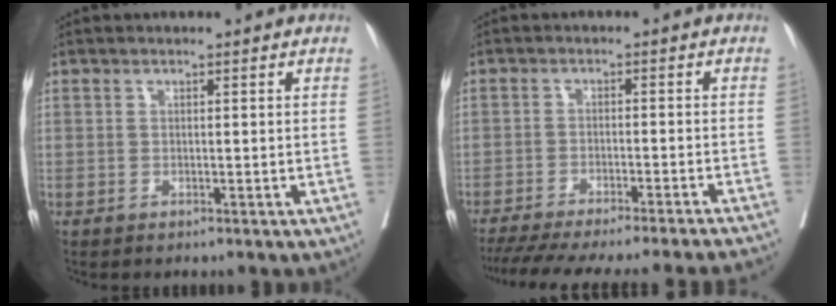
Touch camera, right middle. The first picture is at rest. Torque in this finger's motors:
{"motor_torque": [1.03, -1.11, 0.50, 0.09]}